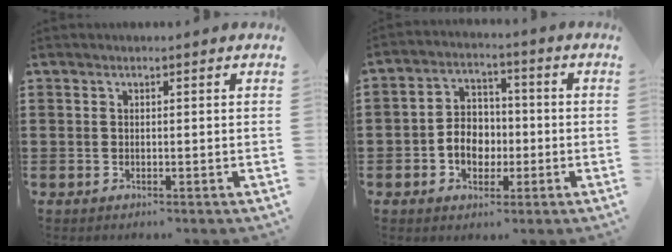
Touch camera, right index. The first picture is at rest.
{"total": 5.5, "force": [-1.4, 4.6, 2.7], "torque": [-0.044, 0.006, -0.029]}